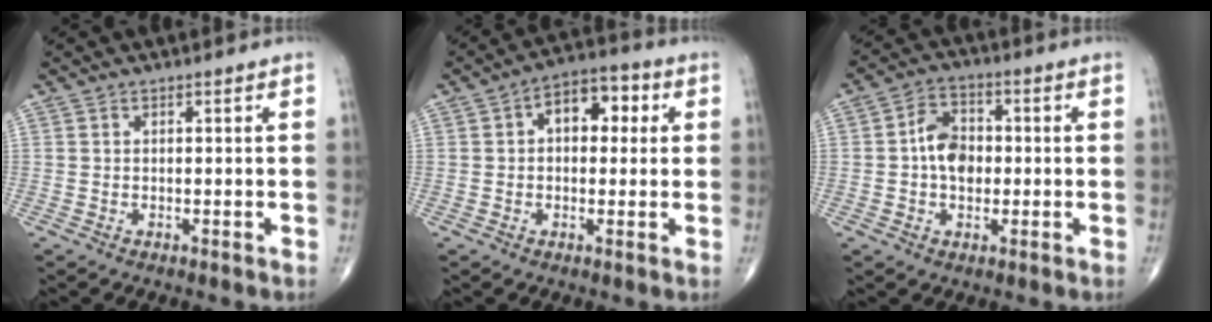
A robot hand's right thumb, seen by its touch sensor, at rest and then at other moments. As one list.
[{"total": 8.8, "force": [1.8, 5.5, 6.6], "torque": [-0.061, 0.023, 0.017]}, {"total": 7.4, "force": [-0.3, 5.3, 5.1], "torque": [-0.067, 0.017, -0.013]}]